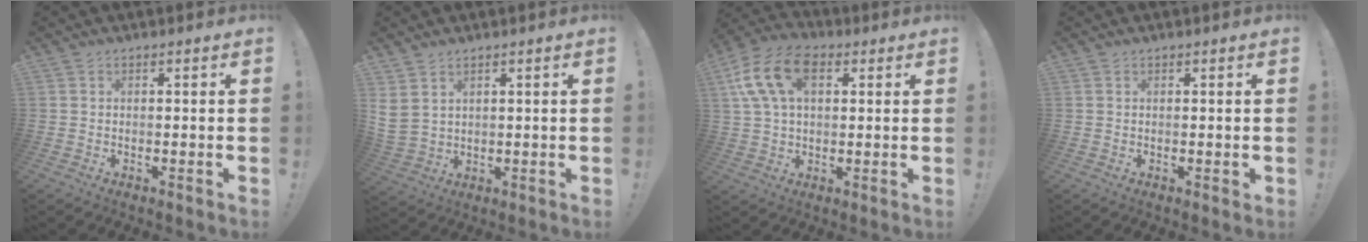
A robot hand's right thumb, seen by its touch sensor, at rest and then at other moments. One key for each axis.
{"total": 4.9, "fx": 2.8, "fy": 3.3, "fz": 2.4, "tx": -0.052, "ty": -0.012, "tz": 0.056}
{"total": 15.5, "fx": 5.3, "fy": 9.8, "fz": 10.8, "tx": -0.209, "ty": -0.002, "tz": 0.099}
{"total": 0.5, "fx": 0.3, "fy": 0.2, "fz": 0.3, "tx": -0.006, "ty": 0.001, "tz": 0.005}